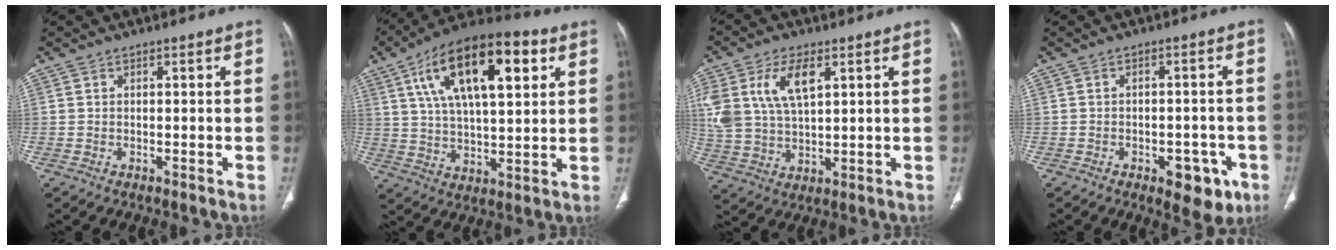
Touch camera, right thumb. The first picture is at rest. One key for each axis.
{"total": 21.6, "fx": 8.3, "fy": 9.1, "fz": 17.7, "tx": -0.283, "ty": -0.001, "tz": 0.136}
{"total": 13.0, "fx": 5.0, "fy": 6.8, "fz": 9.9, "tx": -0.207, "ty": -0.005, "tz": 0.105}
{"total": 7.6, "fx": -3.7, "fy": 4.1, "fz": 5.3, "tx": -0.038, "ty": 0.017, "tz": -0.039}